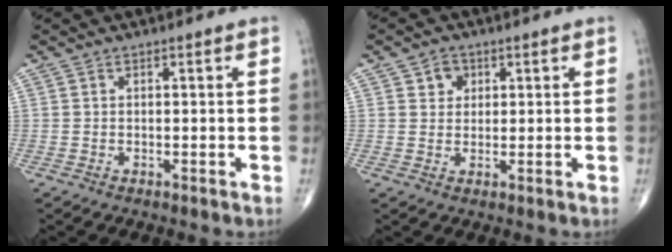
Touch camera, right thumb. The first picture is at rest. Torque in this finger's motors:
{"motor_torque": [-0.42, 0.36, 0.09, 0.04, 0.00]}